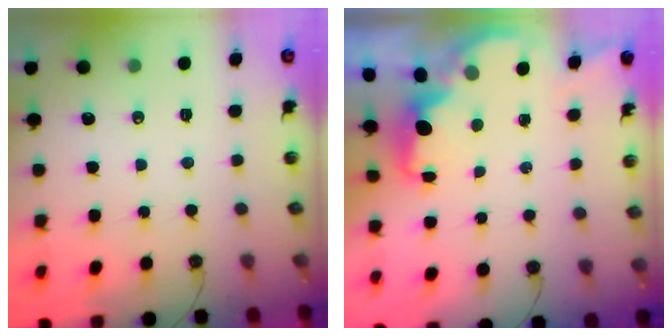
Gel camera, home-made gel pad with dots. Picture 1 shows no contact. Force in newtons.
{"total": 2.1, "press": 2.0, "slide": 0.7}